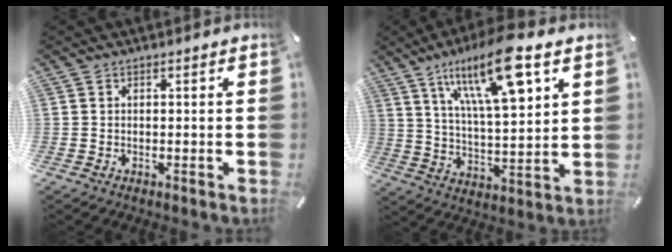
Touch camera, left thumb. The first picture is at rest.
{"total": 19.7, "force": [10.9, 6.5, 15.1], "torque": [-0.270, -0.042, 0.171]}